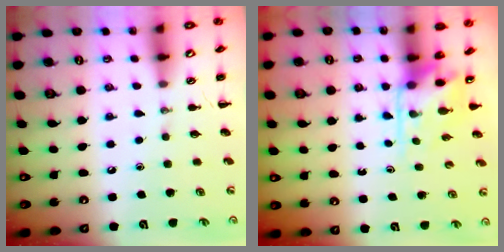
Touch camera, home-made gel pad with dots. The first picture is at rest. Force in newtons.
{"total": 4.2, "press": 4.2, "slide": 0.6}